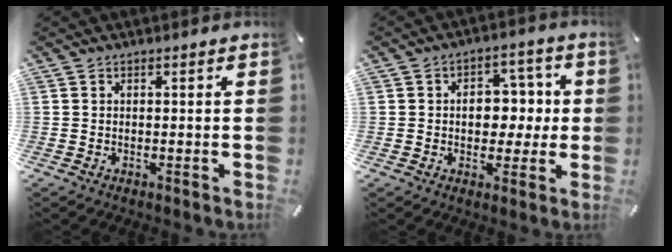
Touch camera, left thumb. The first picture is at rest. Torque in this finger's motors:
{"motor_torque": [1.38, 1.44, 0.89, -0.13, 0.03]}